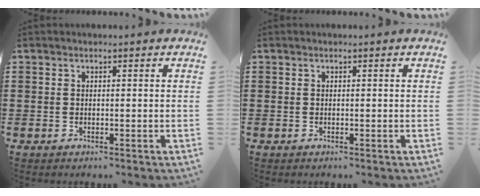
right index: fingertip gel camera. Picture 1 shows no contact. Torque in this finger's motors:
{"motor_torque": [0.00, 0.00, 0.00, 0.00]}